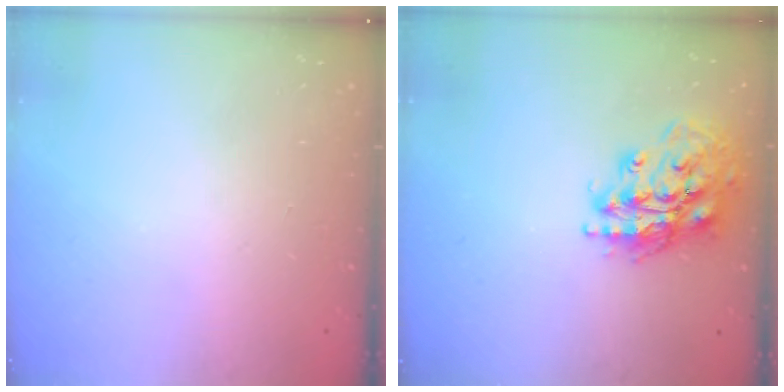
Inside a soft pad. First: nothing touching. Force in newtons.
{"total": 17.4, "press": 17.3, "slide": 2.4}